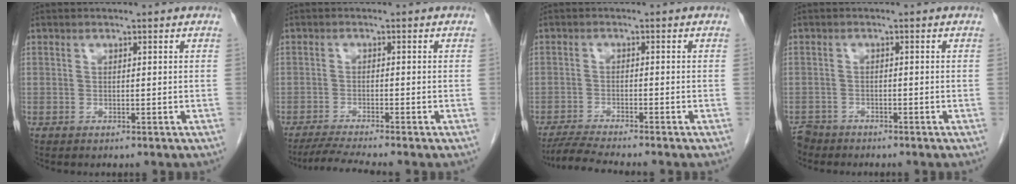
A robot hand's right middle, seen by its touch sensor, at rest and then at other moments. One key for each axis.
{"total": 4.7, "fx": -4.1, "fy": -1.1, "fz": 1.9, "tx": -0.037, "ty": -0.021, "tz": -0.075}
{"total": 5.2, "fx": -4.8, "fy": -0.8, "fz": 1.9, "tx": -0.037, "ty": -0.022, "tz": -0.085}
{"total": 2.9, "fx": -2.7, "fy": 1.0, "fz": -0.3, "tx": 0.000, "ty": -0.005, "tz": -0.051}